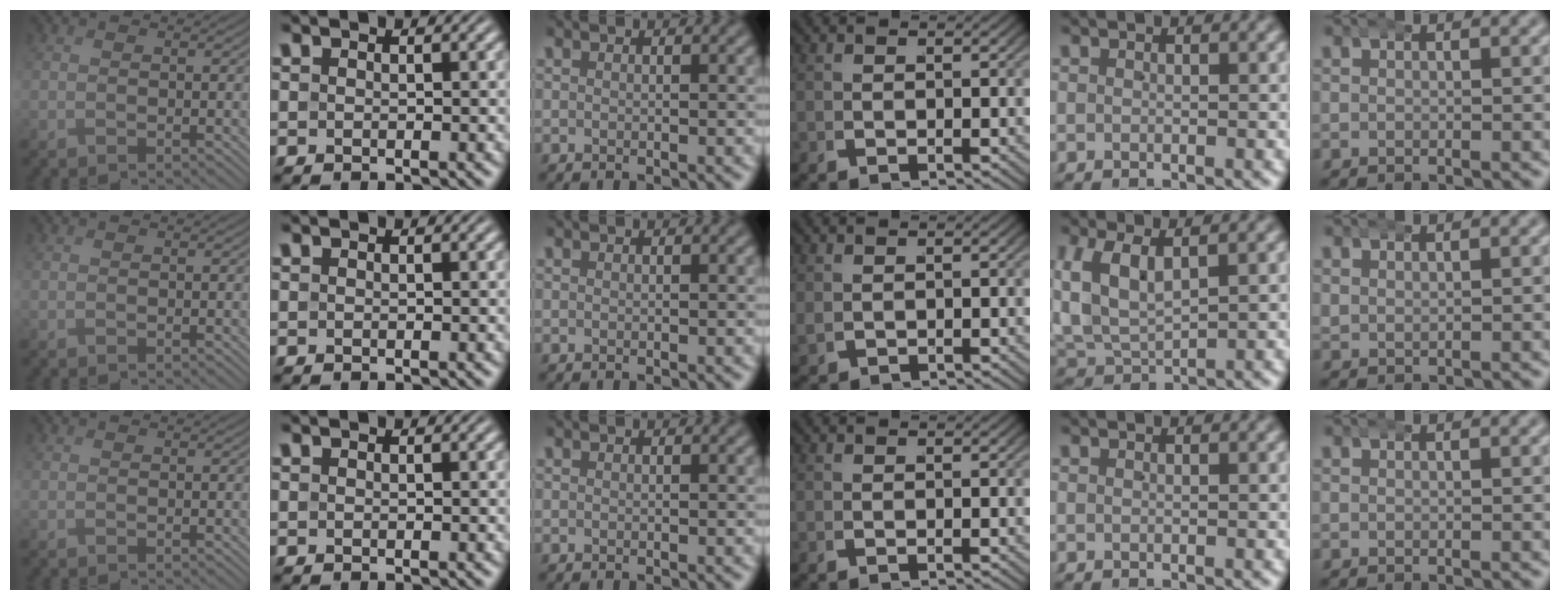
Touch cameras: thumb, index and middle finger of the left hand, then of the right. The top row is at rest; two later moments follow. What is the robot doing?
{"motion": "wrap", "object": "aluminum foil"}